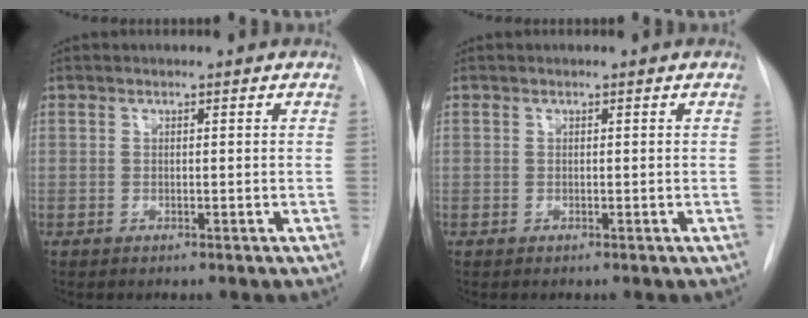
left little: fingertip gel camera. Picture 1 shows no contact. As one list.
[{"total": 0.0}]